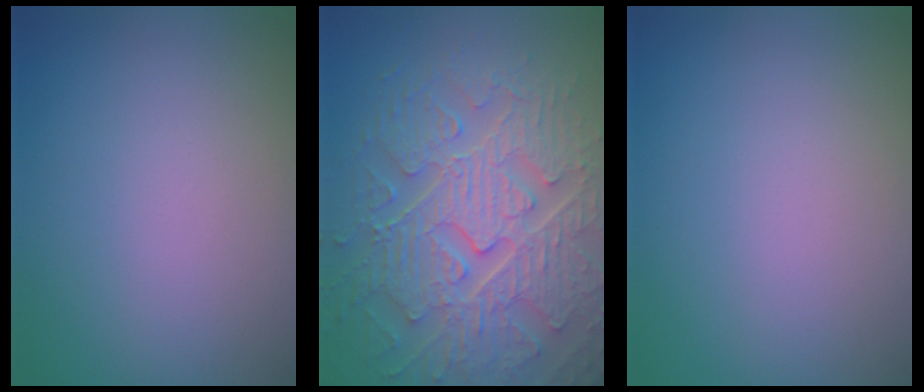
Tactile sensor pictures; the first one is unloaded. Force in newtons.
{"total": 8.8, "press": 6.5, "slide": 6.0}
{"total": 0.0}